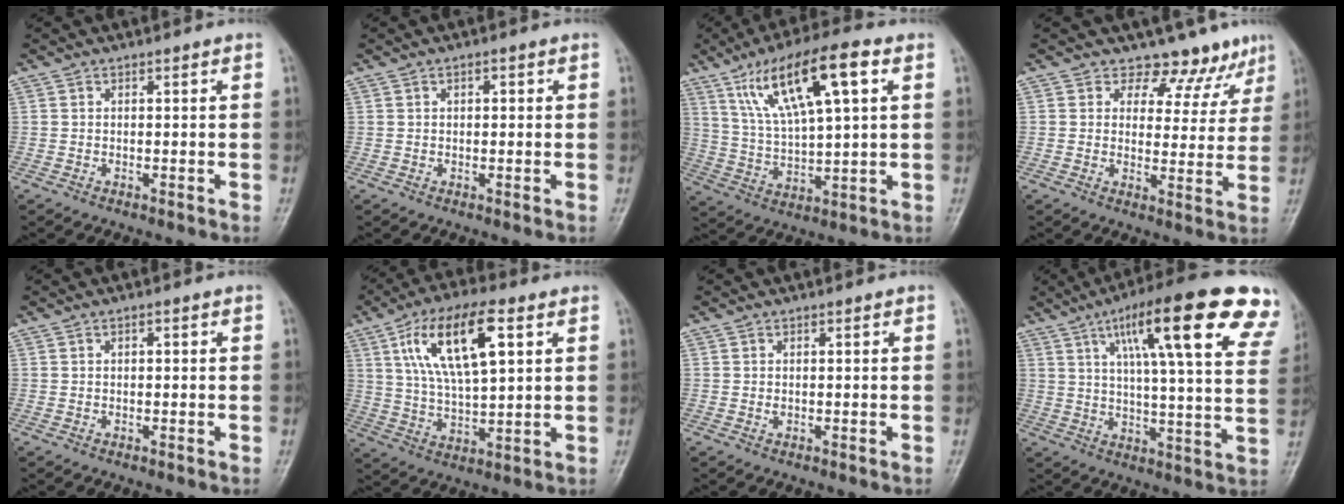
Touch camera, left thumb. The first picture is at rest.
{"total": 1.4, "force": [0.4, 0.8, 1.0], "torque": [-0.011, 0.002, 0.005]}
{"total": 16.6, "force": [7.2, 4.7, 14.2], "torque": [-0.245, -0.004, 0.132]}
{"total": 9.0, "force": [7.4, 5.1, 0.9], "torque": [0.032, -0.043, 0.078]}
{"total": 0.8, "force": [0.2, 0.4, 0.7], "torque": [-0.008, 0.002, 0.003]}
{"total": 16.0, "force": [6.0, 6.2, 13.4], "torque": [-0.232, -0.006, 0.109]}
{"total": 0.5, "force": [0.1, 0.4, 0.3], "torque": [-0.003, 0.000, 0.002]}
{"total": 25.4, "force": [13.2, 5.4, 21.1], "torque": [-0.290, -0.018, 0.178]}